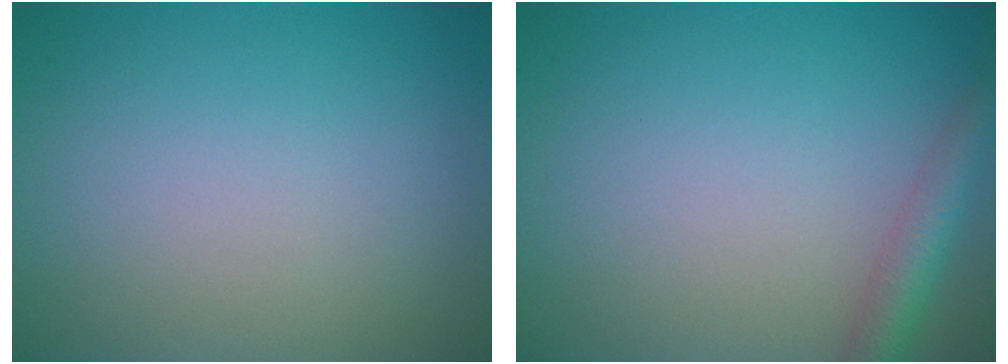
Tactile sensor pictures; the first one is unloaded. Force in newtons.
{"total": 3.0, "press": 3.0, "slide": 0.2}